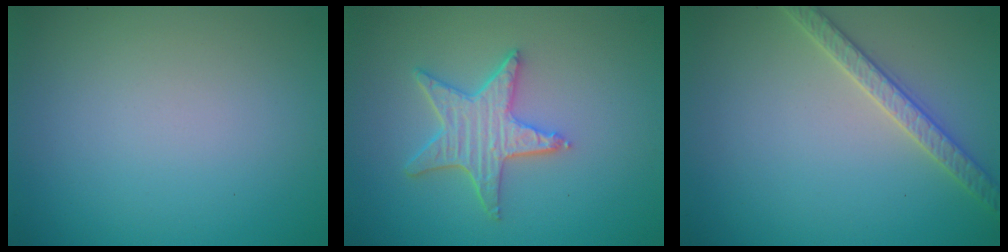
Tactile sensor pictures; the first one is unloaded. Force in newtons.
{"total": 4.2, "press": 3.6, "slide": 2.1}
{"total": 2.8, "press": 2.8, "slide": 0.4}